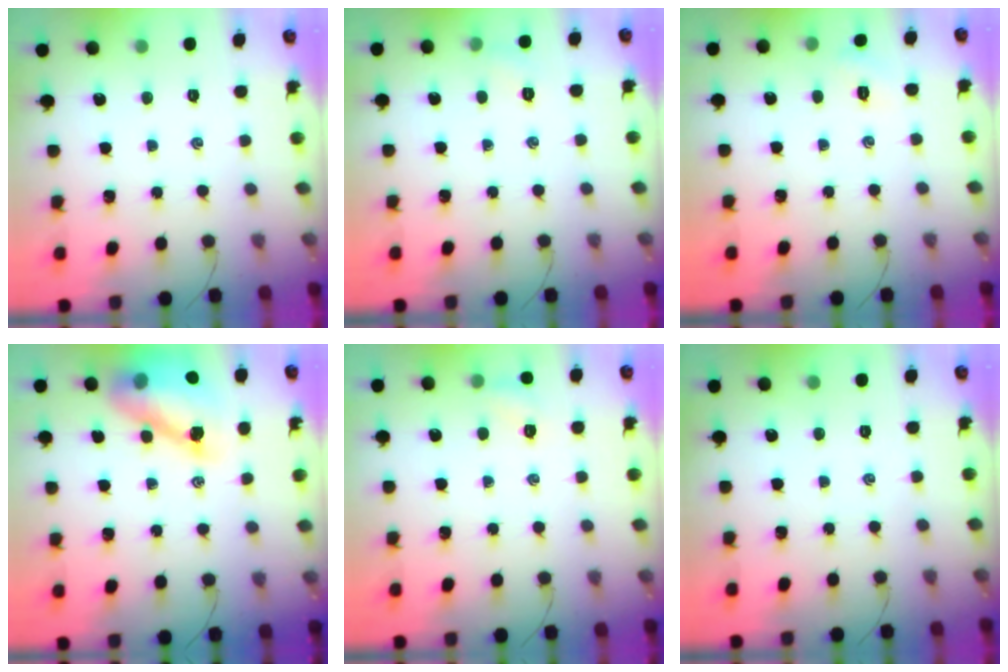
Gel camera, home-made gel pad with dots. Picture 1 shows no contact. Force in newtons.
{"total": 4.7, "press": 4.6, "slide": 1.0}
{"total": 2.8, "press": 2.7, "slide": 0.8}
{"total": 13.6, "press": 13.0, "slide": 3.9}
{"total": 4.2, "press": 4.0, "slide": 1.3}
{"total": 0.0}